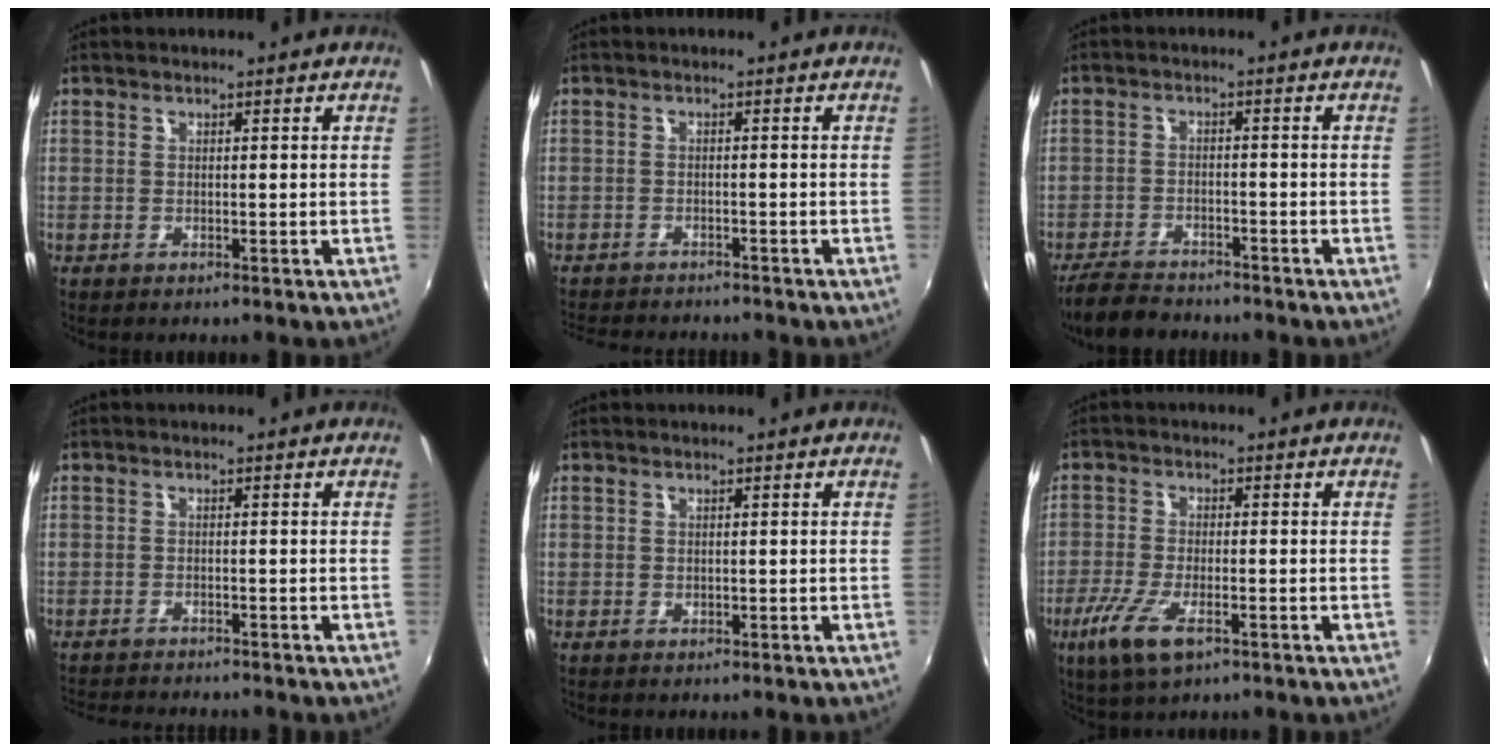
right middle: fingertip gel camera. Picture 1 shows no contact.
{"total": 8.3, "force": [-7.6, 1.8, 2.6], "torque": [-0.070, -0.015, -0.117]}
{"total": 7.2, "force": [-6.5, 2.2, 2.3], "torque": [-0.075, -0.010, -0.110]}
{"total": 6.3, "force": [-6.0, 0.7, 1.8], "torque": [-0.052, -0.016, -0.097]}
{"total": 0.0}
{"total": 8.5, "force": [-4.5, 2.8, 6.7], "torque": [-0.156, -0.023, -0.084]}